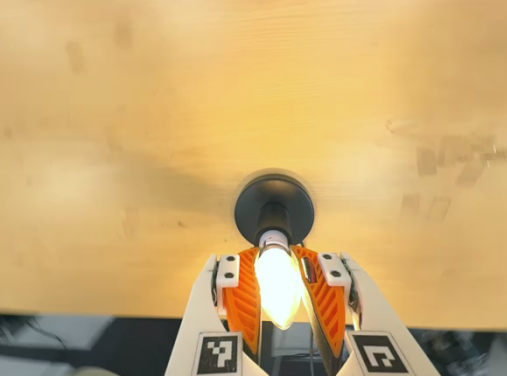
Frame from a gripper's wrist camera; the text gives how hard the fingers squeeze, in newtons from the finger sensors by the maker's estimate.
{"total": 25.0, "left": 27.6, "right": 22.5}